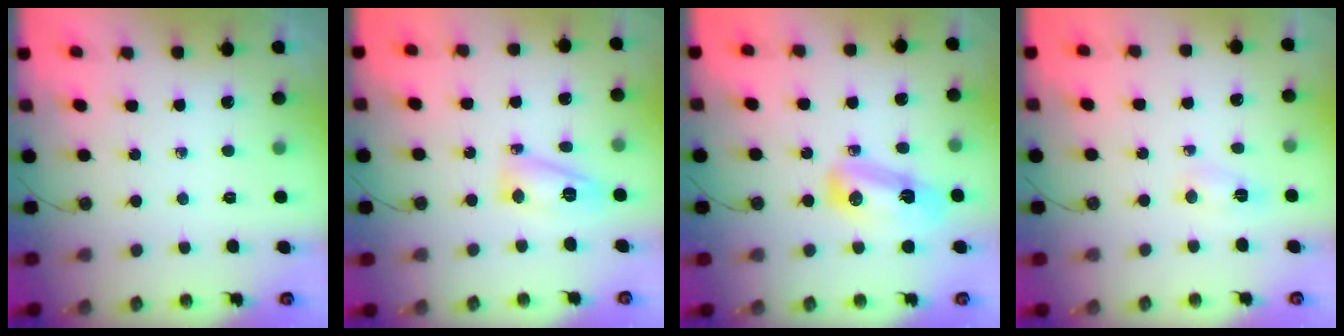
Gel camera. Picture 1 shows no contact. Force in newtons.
{"total": 10.0, "press": 9.9, "slide": 0.8}
{"total": 9.7, "press": 9.0, "slide": 3.7}
{"total": 4.6, "press": 4.6, "slide": 0.6}